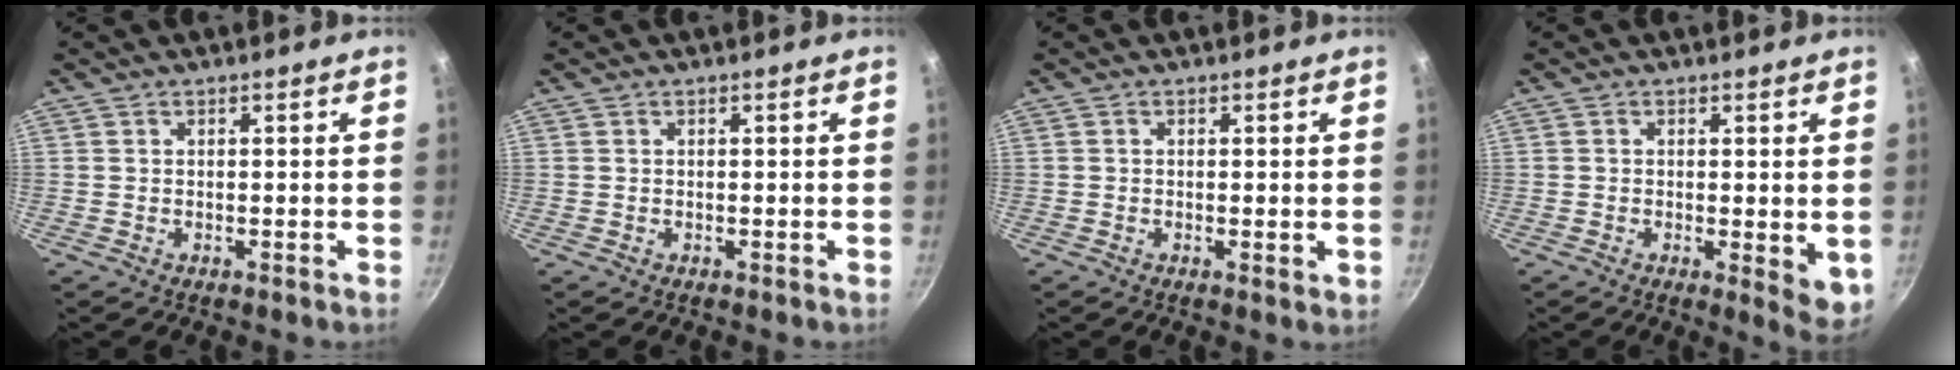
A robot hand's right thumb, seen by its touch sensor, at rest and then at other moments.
{"total": 0.0}
{"total": 1.4, "force": [-0.1, 0.4, 1.4], "torque": [-0.021, -0.003, -0.003]}
{"total": 6.1, "force": [-0.4, 2.2, 5.6], "torque": [-0.067, -0.013, -0.004]}